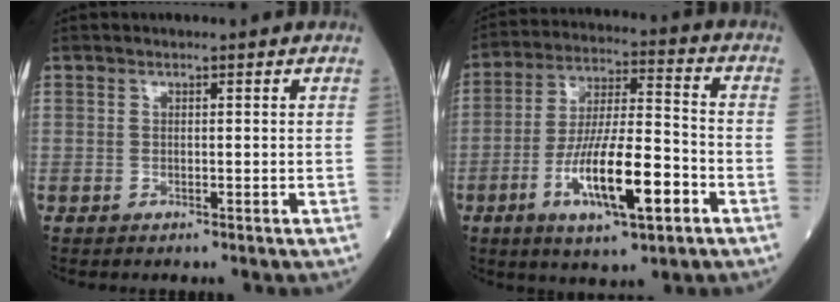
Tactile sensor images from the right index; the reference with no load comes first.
{"total": 14.3, "force": [-5.5, 2.8, 12.9], "torque": [-0.240, -0.005, -0.091]}